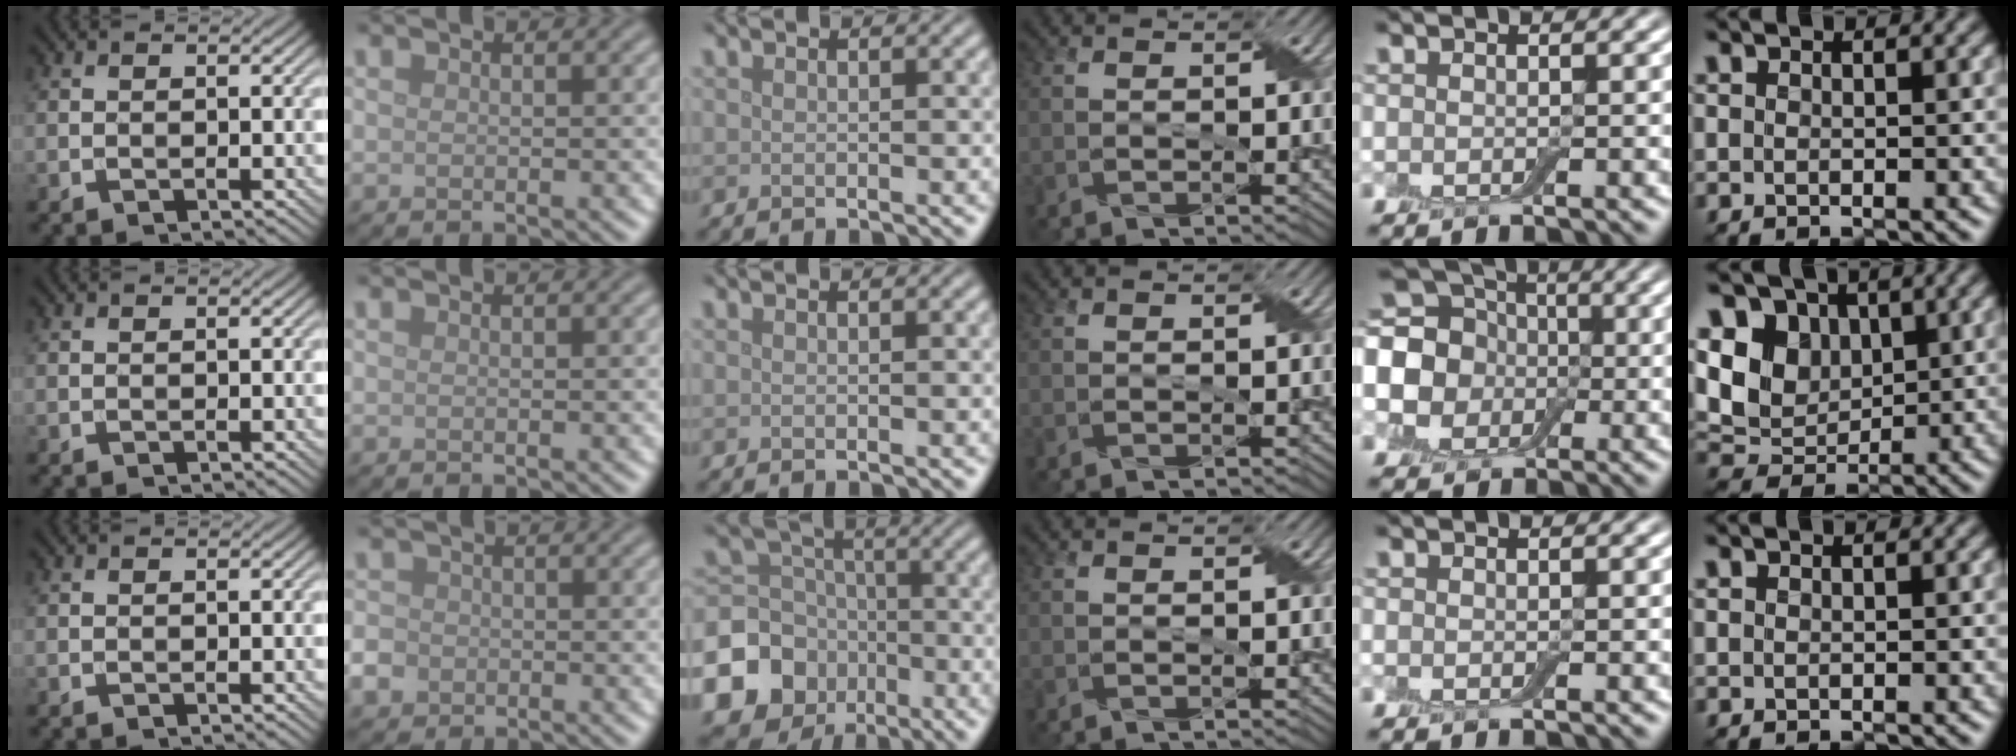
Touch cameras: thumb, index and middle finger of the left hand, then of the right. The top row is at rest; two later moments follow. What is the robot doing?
{"motion": "fold", "object": "aluminum foil"}